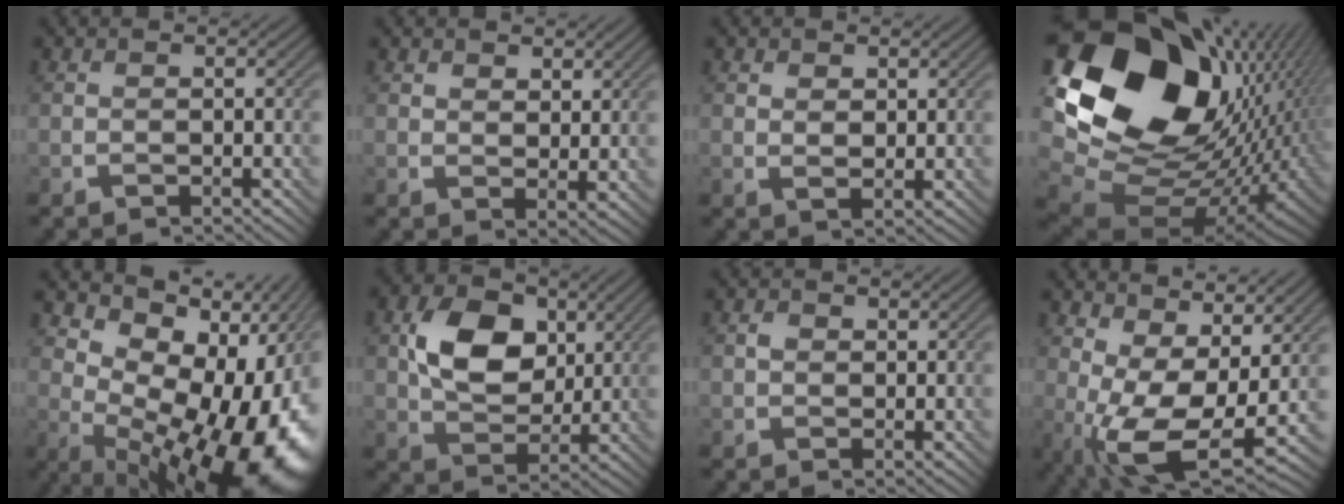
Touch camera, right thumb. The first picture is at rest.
{"total": 3.2, "force": [2.1, 1.7, 1.8], "torque": [-0.034, -0.009, 0.042]}
{"total": 1.9, "force": [1.2, 1.1, 1.0], "torque": [-0.020, -0.005, 0.024]}
{"total": 21.4, "force": [6.3, 14.8, 14.1], "torque": [-0.303, -0.010, 0.149]}
{"total": 16.9, "force": [0.8, 9.3, 14.1], "torque": [-0.159, -0.021, 0.042]}
{"total": 9.6, "force": [2.4, 6.8, 6.3], "torque": [-0.126, 0.006, 0.040]}
{"total": 1.3, "force": [0.3, 1.1, 0.6], "torque": [-0.010, 0.000, 0.003]}
{"total": 12.0, "force": [0.5, 5.9, 10.5], "torque": [-0.203, -0.014, 0.013]}